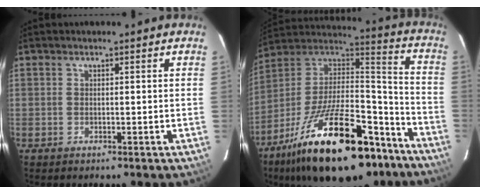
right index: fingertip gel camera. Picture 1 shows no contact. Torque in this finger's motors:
{"motor_torque": [1.68, -0.46, 1.05, 0.21]}